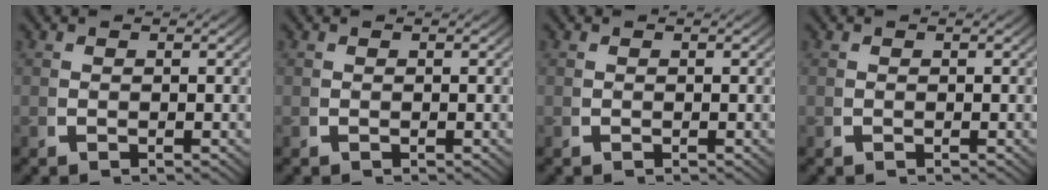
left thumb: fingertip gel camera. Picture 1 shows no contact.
{"total": 0.0}
{"total": 0.0}
{"total": 0.0}